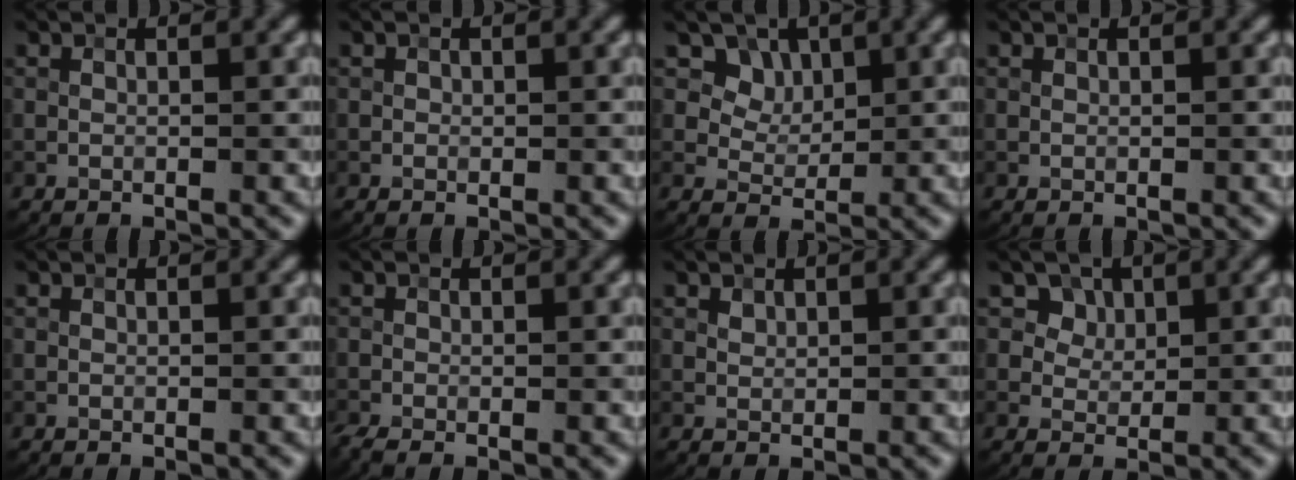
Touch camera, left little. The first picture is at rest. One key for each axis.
{"total": 0.0}
{"total": 5.8, "fx": 3.2, "fy": 4.2, "fz": 2.4, "tx": -0.051, "ty": -0.008, "tz": 0.062}
{"total": 0.0}
{"total": 0.0}
{"total": 1.4, "fx": -1.0, "fy": 0.2, "fz": 0.9, "tx": -0.017, "ty": -0.006, "tz": -0.024}
{"total": 0.6, "fx": 0.5, "fy": 0.4, "fz": 0.2, "tx": -0.004, "ty": -0.001, "tz": 0.010}
{"total": 3.8, "fx": 2.3, "fy": 2.7, "fz": 1.4, "tx": -0.041, "ty": -0.016, "tz": 0.044}